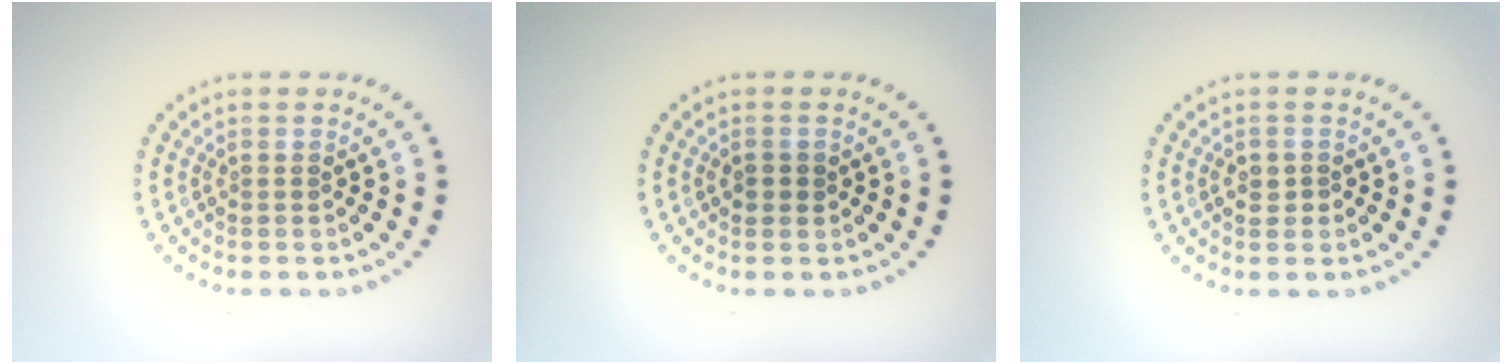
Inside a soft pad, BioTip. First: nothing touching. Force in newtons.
{"total": 1.0, "press": 1.0, "slide": 0.2}
{"total": 1.3, "press": 1.3, "slide": 0.4}